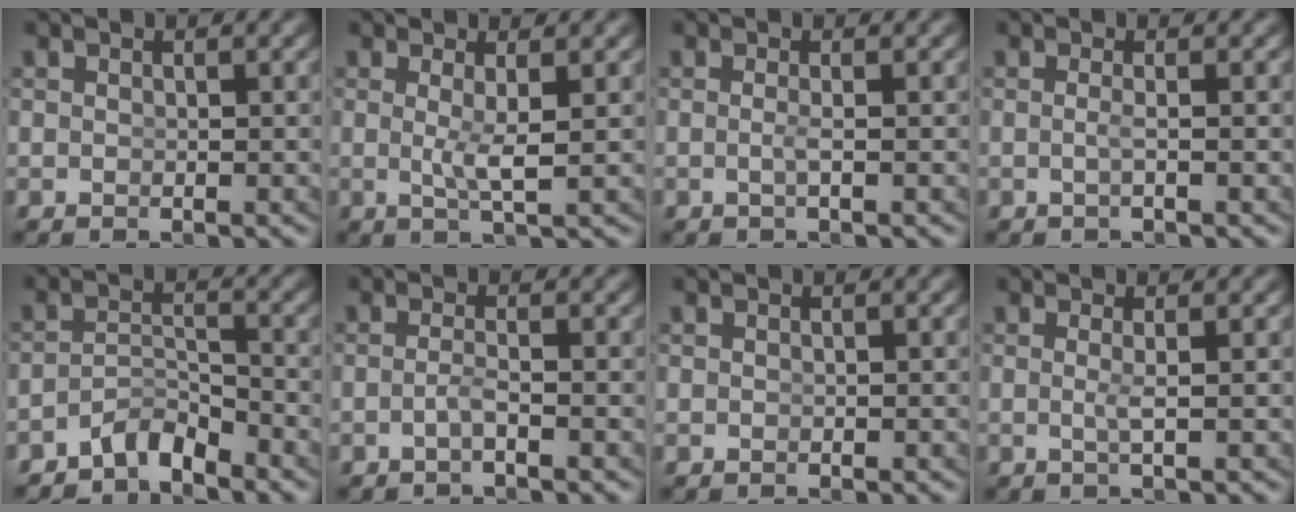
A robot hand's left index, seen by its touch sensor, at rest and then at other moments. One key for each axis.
{"total": 2.2, "fx": 0.2, "fy": -0.5, "fz": 2.2, "tx": -0.048, "ty": -0.019, "tz": 0.015}
{"total": 1.2, "fx": -0.6, "fy": -0.7, "fz": 0.7, "tx": -0.023, "ty": -0.010, "tz": -0.005}
{"total": 1.2, "fx": -0.6, "fy": -0.7, "fz": 0.7, "tx": -0.021, "ty": -0.009, "tz": -0.005}
{"total": 3.3, "fx": -3.1, "fy": 0.8, "fz": 0.9, "tx": -0.016, "ty": -0.007, "tz": -0.051}
{"total": 1.6, "fx": -1.3, "fy": -0.7, "fz": 0.7, "tx": -0.019, "ty": -0.007, "tz": -0.018}
{"total": 0.0}
{"total": 1.3, "fx": -0.2, "fy": -0.7, "fz": 1.0, "tx": -0.030, "ty": -0.012, "tz": 0.003}